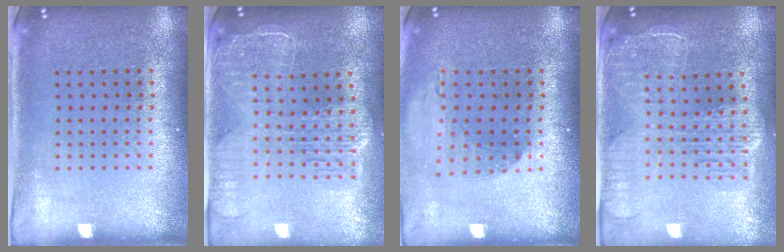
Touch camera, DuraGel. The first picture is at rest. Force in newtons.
{"total": 2.5, "press": 2.2, "slide": 1.3}
{"total": 1.2, "press": 1.2, "slide": 0.2}
{"total": 2.5, "press": 2.2, "slide": 1.2}